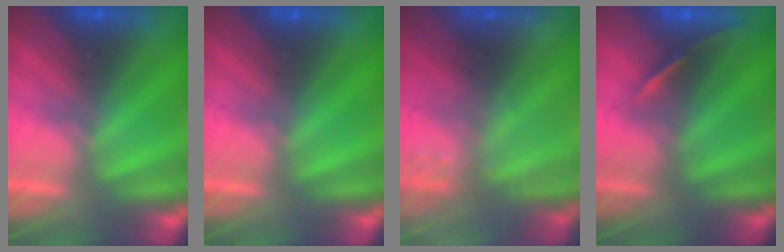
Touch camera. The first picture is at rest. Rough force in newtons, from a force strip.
{"total": 0.0}
{"total": 2.2}
{"total": 1.7}